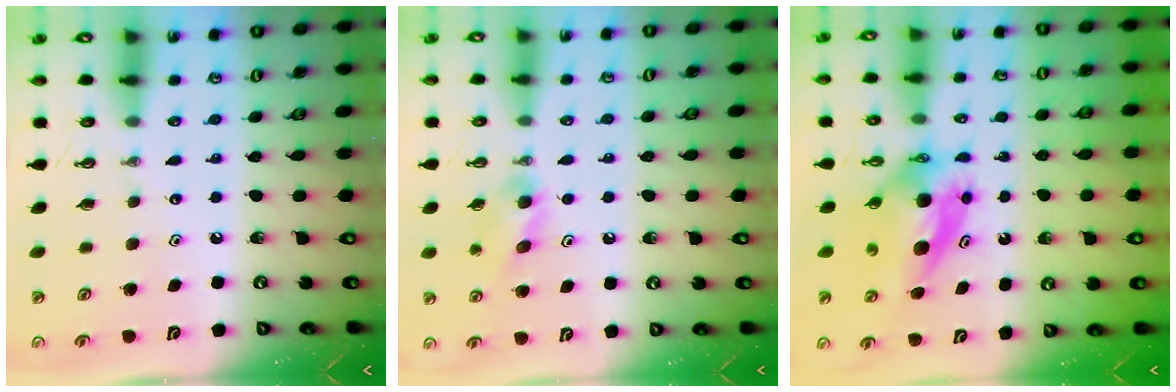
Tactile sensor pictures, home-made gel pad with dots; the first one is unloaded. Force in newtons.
{"total": 9.8, "press": 6.2, "slide": 7.6}
{"total": 6.8, "press": 6.8, "slide": 0.3}